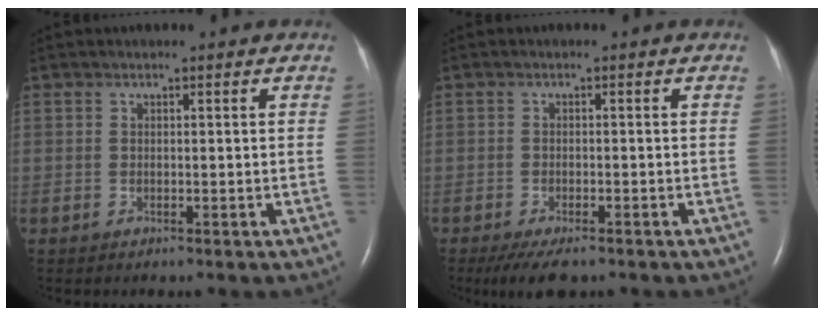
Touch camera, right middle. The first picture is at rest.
{"total": 5.4, "force": [-4.0, 1.7, 3.2], "torque": [-0.053, -0.010, -0.063]}